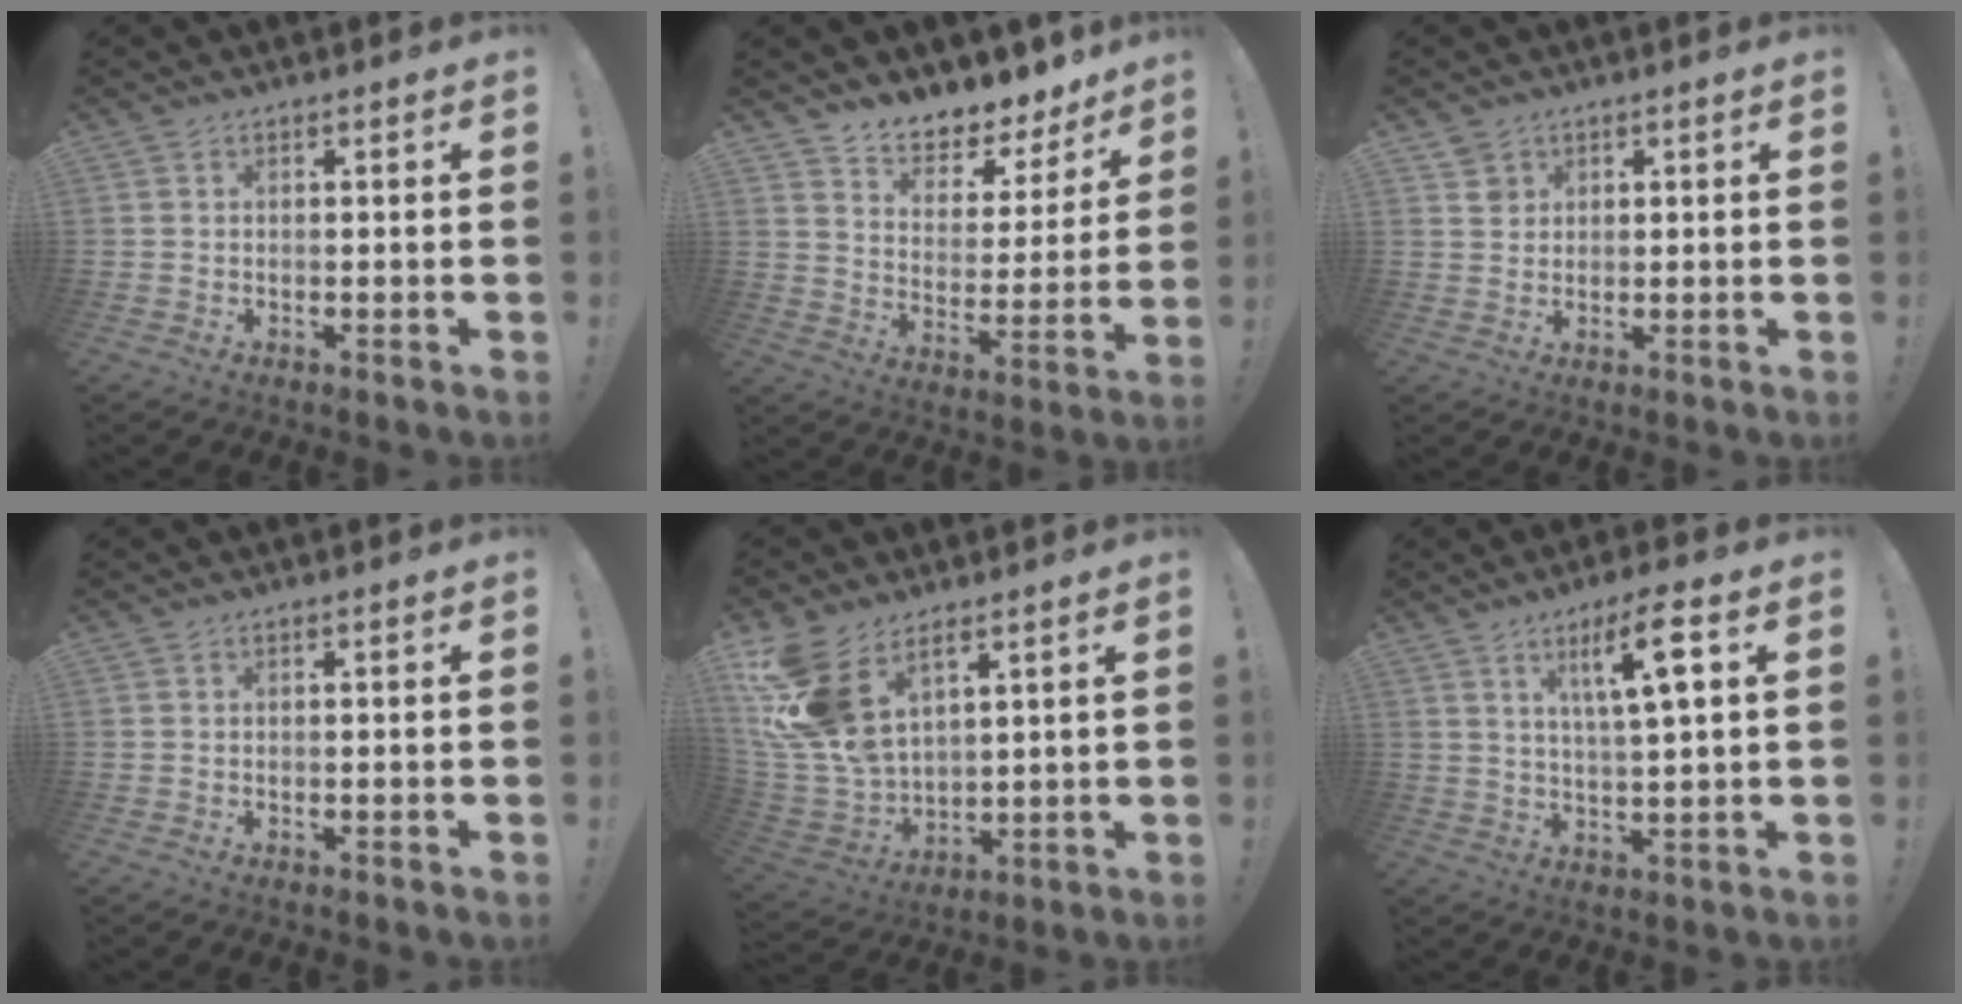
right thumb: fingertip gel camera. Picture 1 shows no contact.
{"total": 7.9, "force": [7.0, 3.1, 1.6], "torque": [-0.023, -0.076, 0.126]}
{"total": 3.1, "force": [2.0, 2.3, 0.4], "torque": [0.002, -0.010, 0.035]}
{"total": 0.0}
{"total": 16.2, "force": [8.6, 9.3, 10.1], "torque": [-0.218, -0.048, 0.163]}
{"total": 10.3, "force": [4.2, 1.5, 9.3], "torque": [-0.150, -0.007, 0.061]}